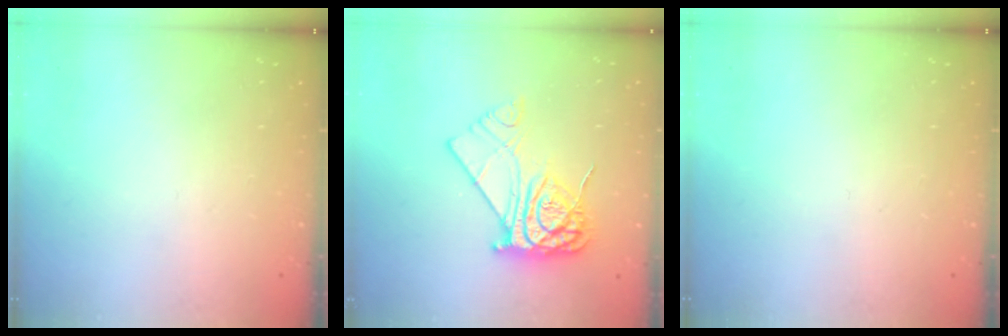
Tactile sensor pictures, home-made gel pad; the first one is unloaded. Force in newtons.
{"total": 12.8, "press": 12.7, "slide": 1.2}
{"total": 0.0}